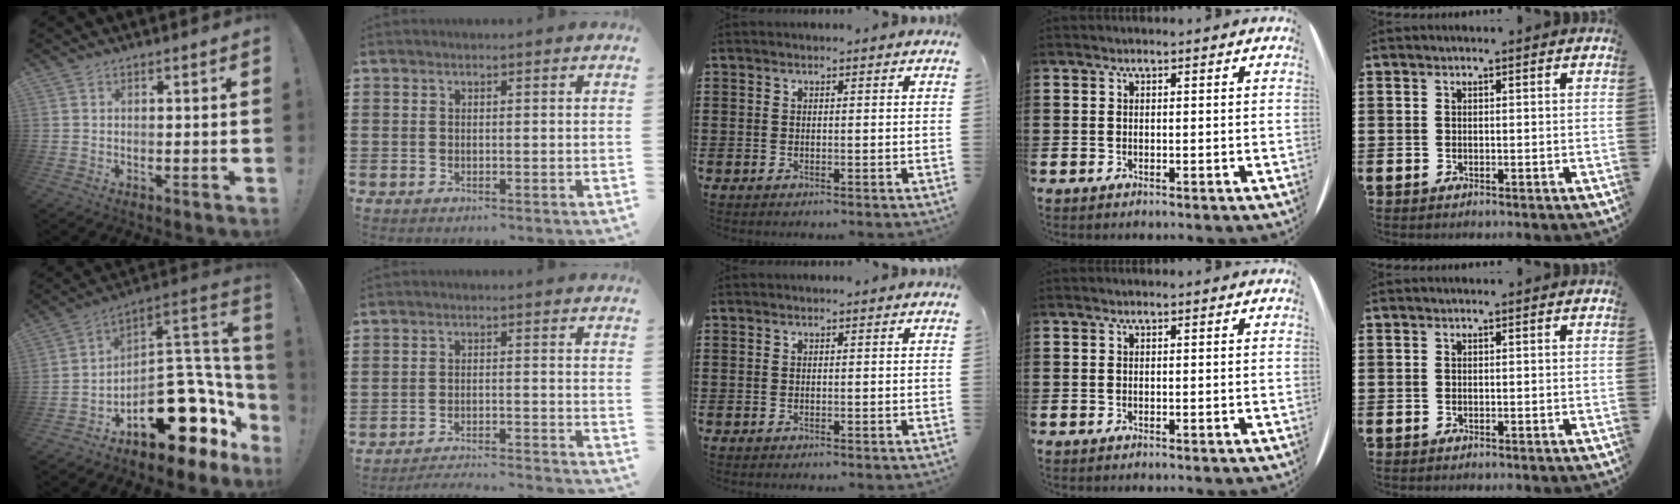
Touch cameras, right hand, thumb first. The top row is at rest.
{"thumb": {"total": 19.3, "force": [-7.4, 11.2, 13.8], "torque": [-0.151, 0.032, -0.103]}, "index": {"total": 3.2, "force": [-3.2, -0.1, 0.5], "torque": [-0.014, -0.001, -0.068]}}